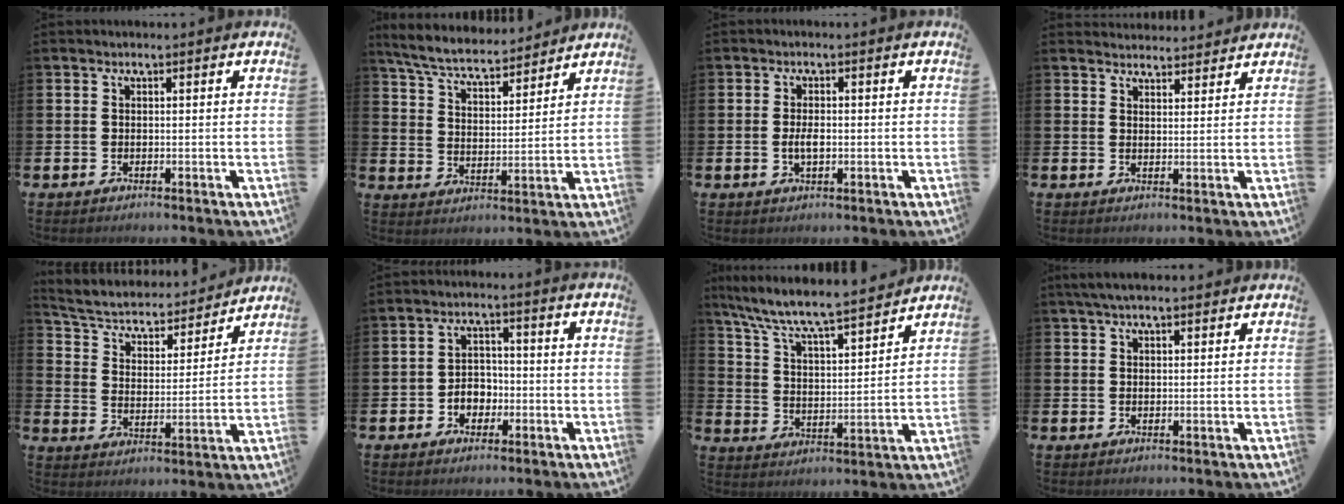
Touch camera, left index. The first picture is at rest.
{"total": 6.6, "force": [6.2, 1.3, 1.9], "torque": [-0.061, -0.038, 0.106]}
{"total": 2.2, "force": [-0.2, 1.0, 1.9], "torque": [-0.021, -0.005, -0.008]}
{"total": 3.1, "force": [3.0, 0.7, -0.2], "torque": [0.006, -0.018, 0.054]}
{"total": 5.1, "force": [4.5, 1.9, 1.4], "torque": [-0.056, -0.040, 0.069]}
{"total": 3.4, "force": [-1.4, 2.8, 1.4], "torque": [-0.018, 0.002, -0.035]}
{"total": 8.1, "force": [7.6, 0.6, 2.8], "torque": [-0.089, -0.059, 0.127]}
{"total": 3.4, "force": [2.8, 0.9, 1.7], "torque": [-0.034, -0.001, 0.051]}